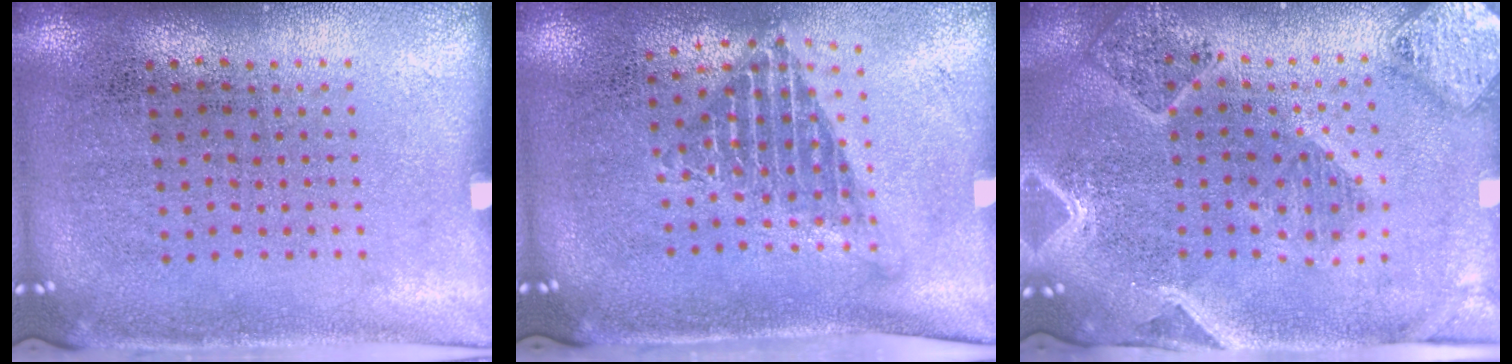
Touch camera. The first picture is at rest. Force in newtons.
{"total": 1.4, "press": 1.1, "slide": 0.9}
{"total": 2.9, "press": 2.5, "slide": 1.4}